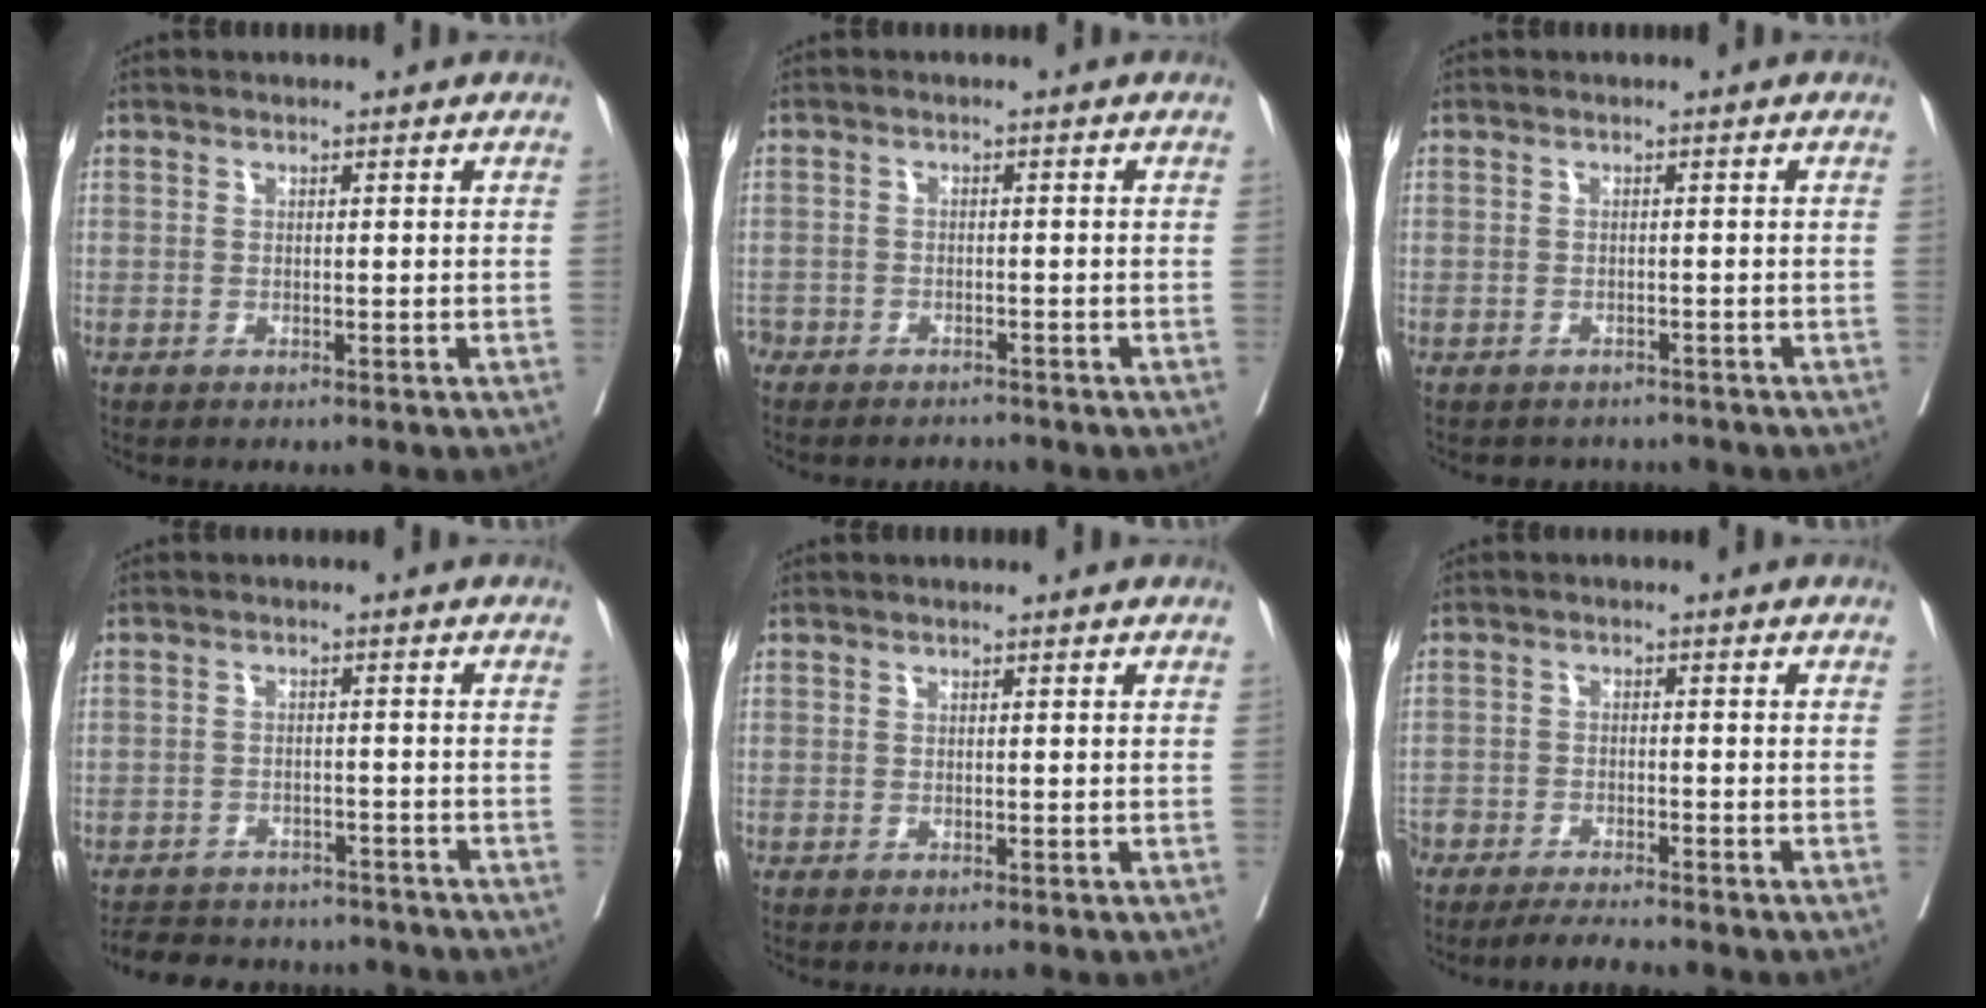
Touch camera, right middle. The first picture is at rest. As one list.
[{"total": 4.3, "force": [-3.8, 2.0, -0.1], "torque": [0.002, -0.004, -0.069]}, {"total": 3.0, "force": [-2.7, 1.3, -0.3], "torque": [0.005, 0.003, -0.039]}, {"total": 12.8, "force": [-11.8, 4.1, 3.1], "torque": [-0.060, 0.011, -0.153]}, {"total": 0.0}, {"total": 6.1, "force": [-5.7, 0.6, 2.0], "torque": [-0.028, -0.013, -0.096]}]